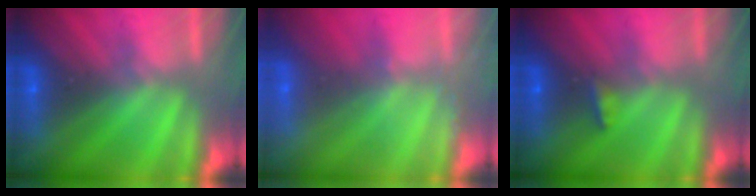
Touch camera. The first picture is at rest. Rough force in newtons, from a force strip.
{"total": 2.4}
{"total": 2.9}